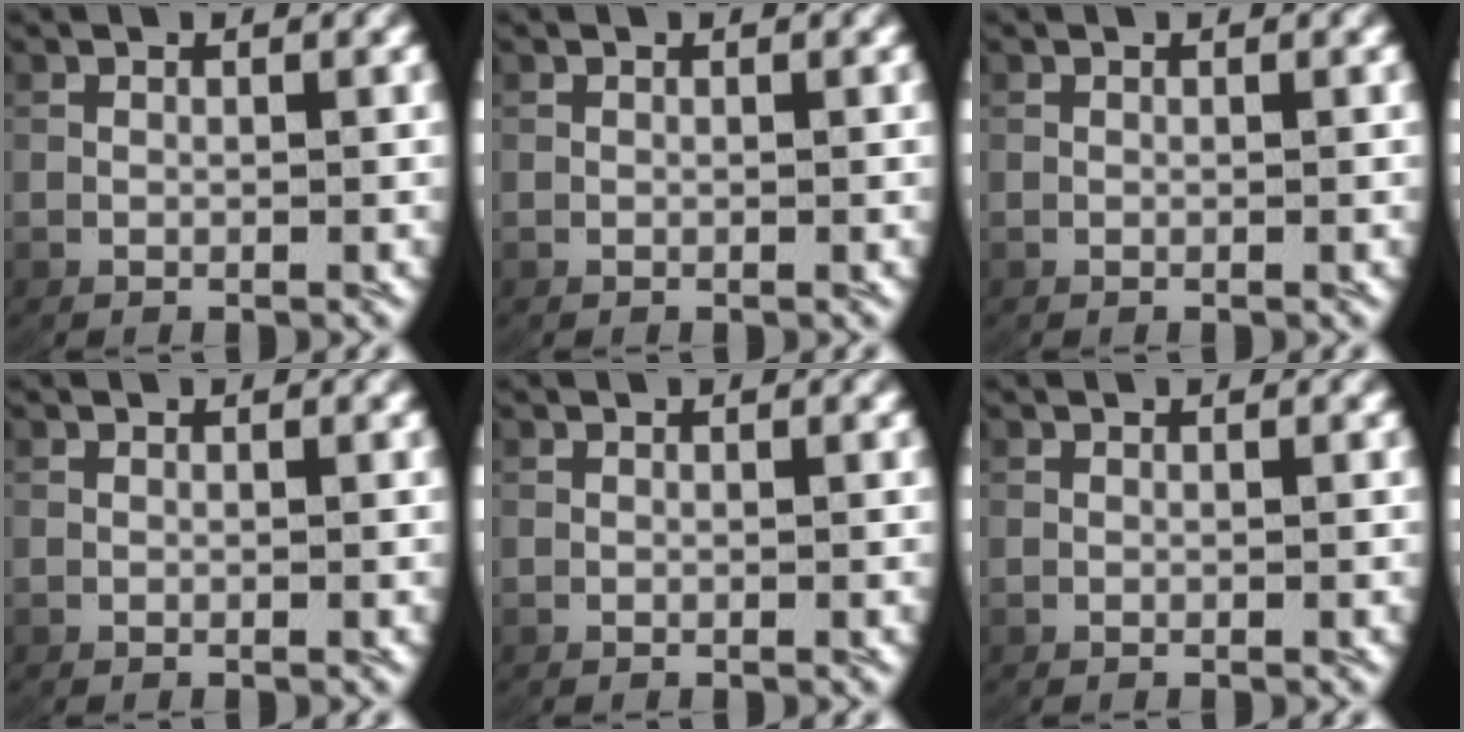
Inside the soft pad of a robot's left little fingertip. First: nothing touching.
{"total": 0.0}
{"total": 0.0}
{"total": 0.0}
{"total": 0.0}
{"total": 0.0}